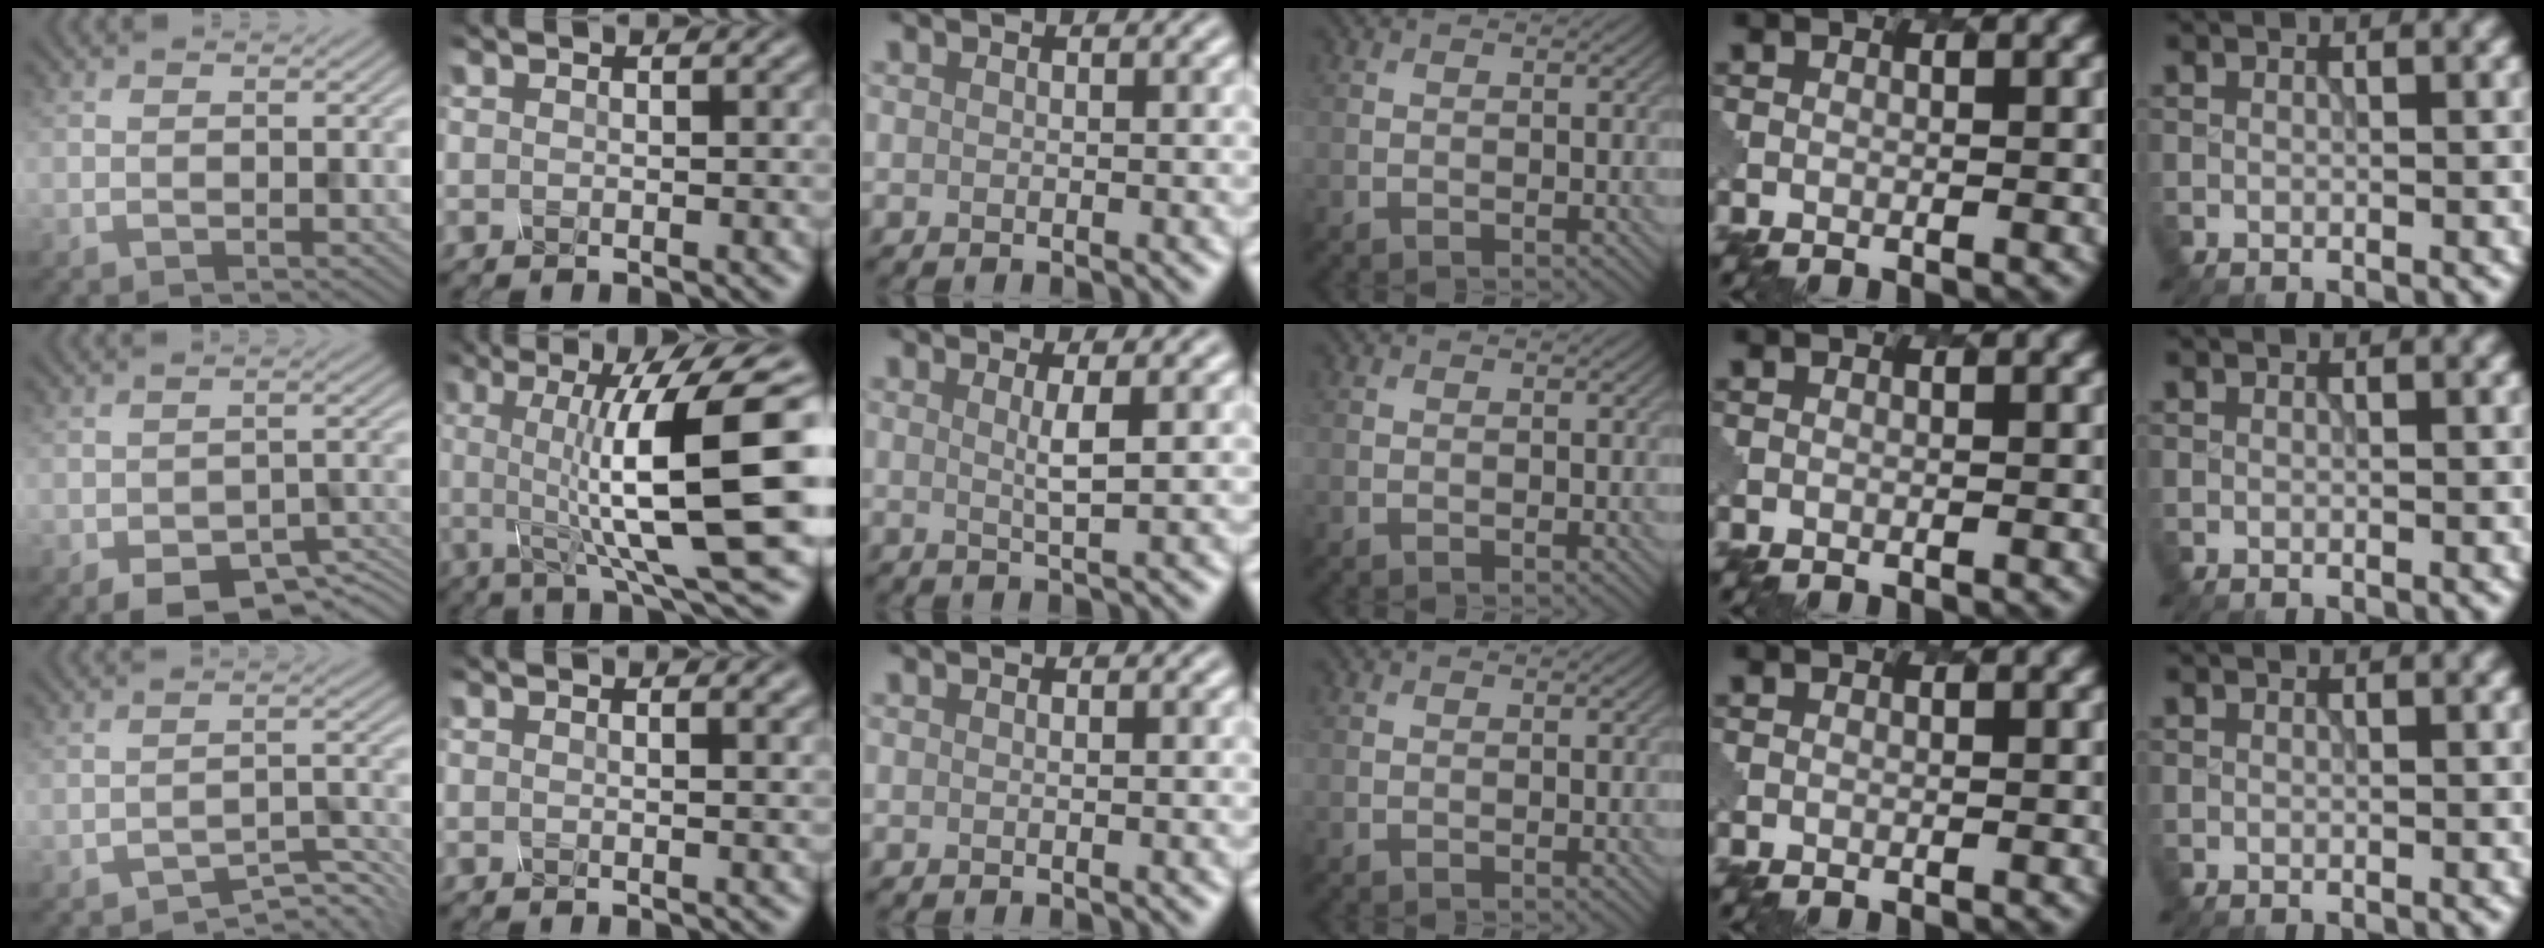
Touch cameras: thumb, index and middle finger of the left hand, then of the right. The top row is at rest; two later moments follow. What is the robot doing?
{"motion": "shake", "object": "salt shaker"}